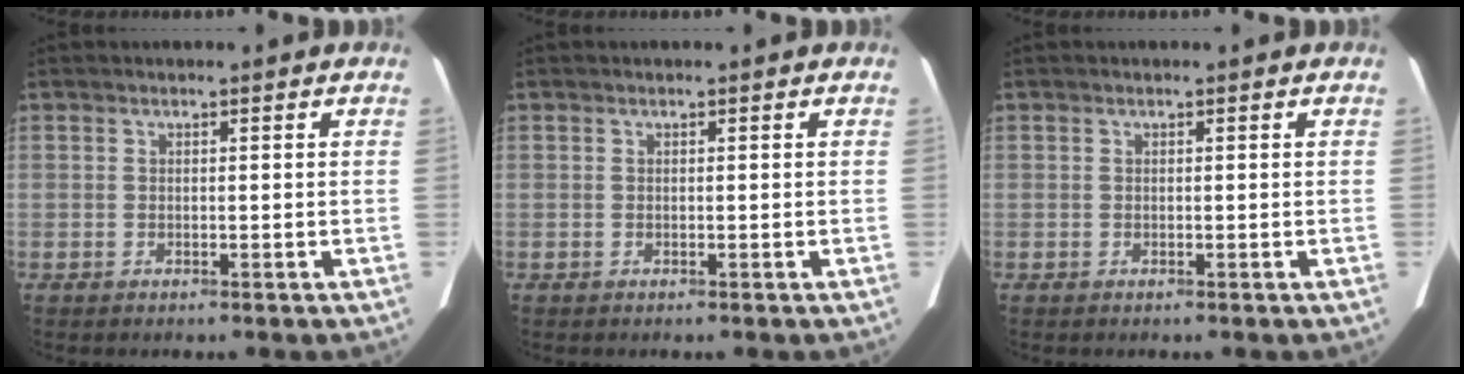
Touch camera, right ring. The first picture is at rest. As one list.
[{"total": 0.0}, {"total": 0.0}]